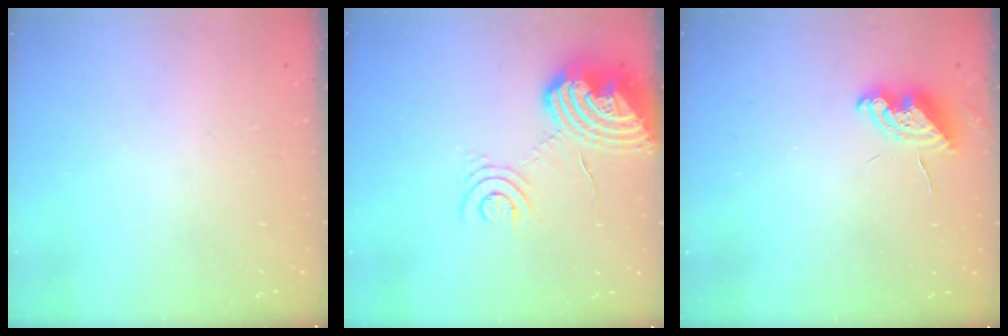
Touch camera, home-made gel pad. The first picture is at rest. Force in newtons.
{"total": 14.5, "press": 14.4, "slide": 2.0}
{"total": 7.1, "press": 7.0, "slide": 0.8}